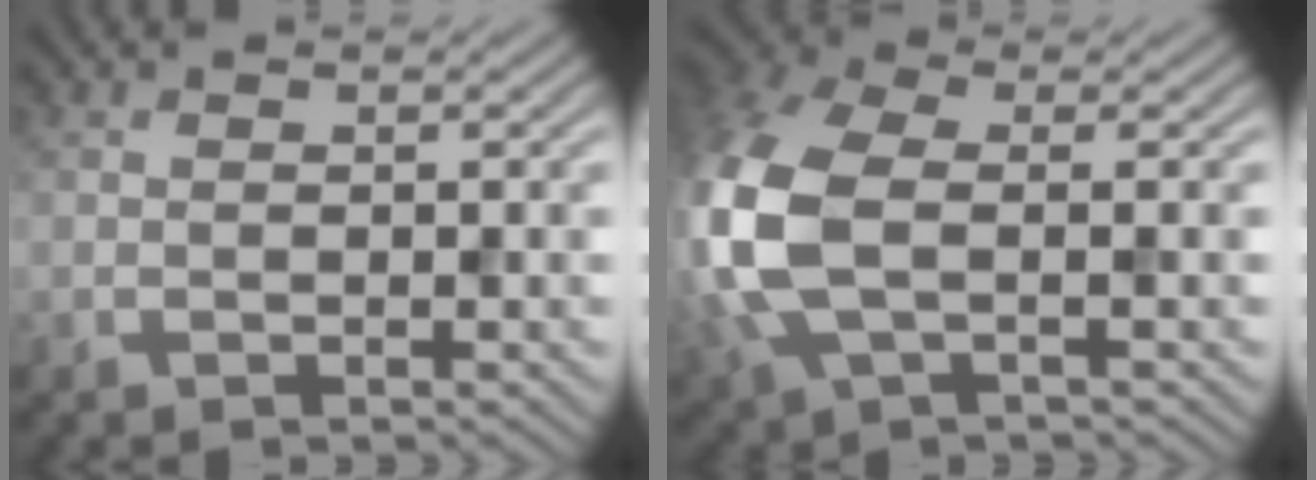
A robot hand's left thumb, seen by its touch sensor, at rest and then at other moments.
{"total": 11.7, "force": [-0.3, 6.8, 9.5], "torque": [-0.279, -0.004, -0.011]}